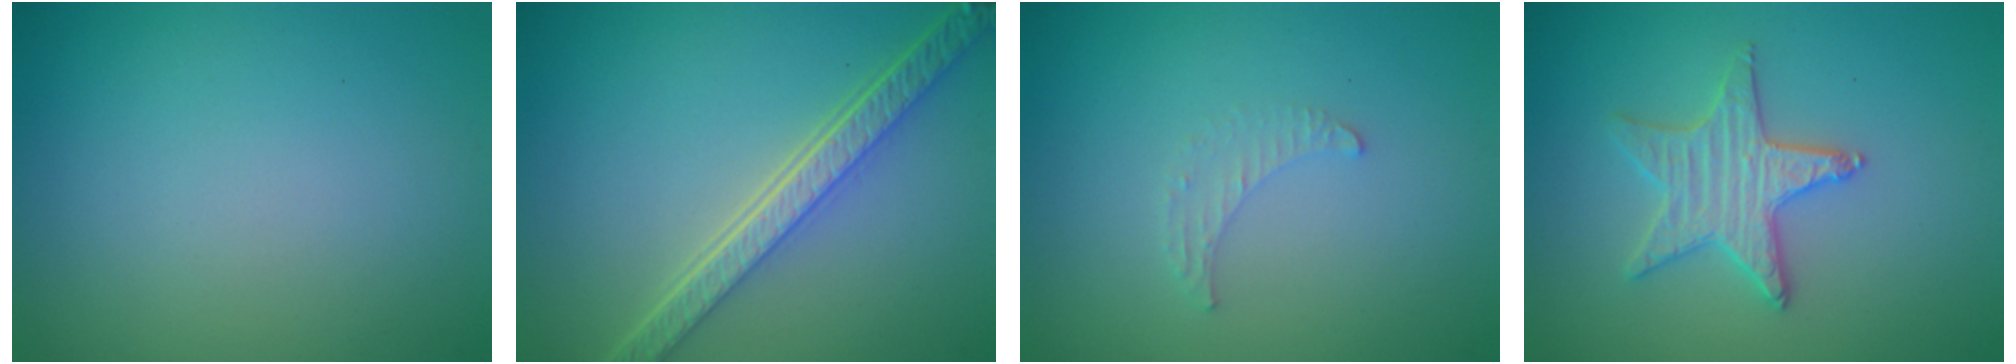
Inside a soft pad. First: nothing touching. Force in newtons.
{"total": 5.7, "press": 4.2, "slide": 3.9}
{"total": 1.1, "press": 1.1, "slide": 0.3}
{"total": 3.0, "press": 3.0, "slide": 0.5}